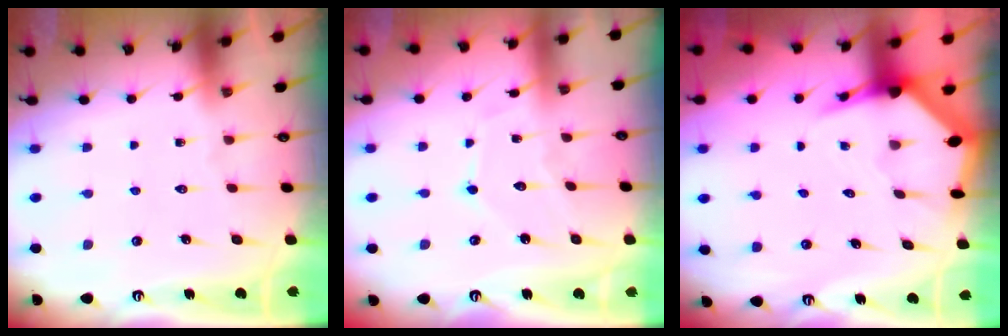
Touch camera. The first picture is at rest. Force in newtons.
{"total": 6.9, "press": 6.9, "slide": 0.3}
{"total": 4.6, "press": 4.6, "slide": 0.4}